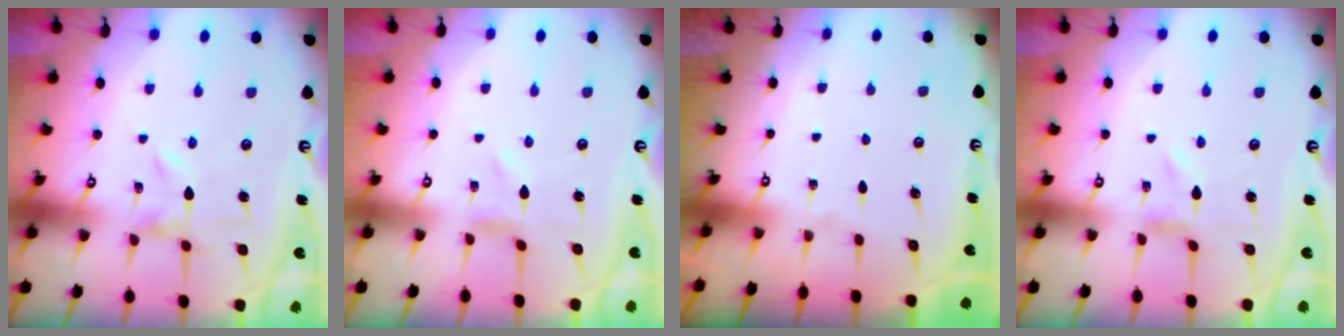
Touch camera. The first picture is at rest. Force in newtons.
{"total": 0.6, "press": 0.6, "slide": 0.2}
{"total": 0.0}
{"total": 0.6, "press": 0.6, "slide": 0.1}